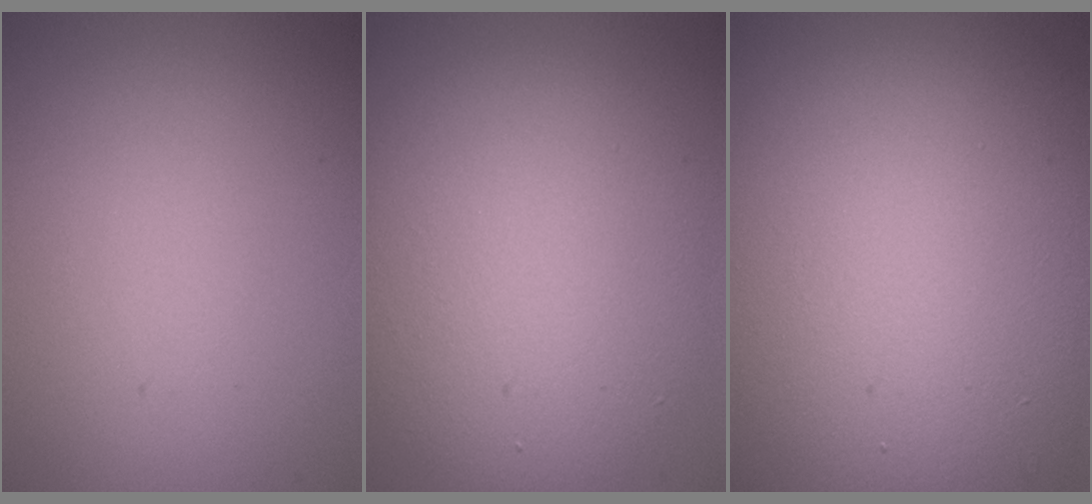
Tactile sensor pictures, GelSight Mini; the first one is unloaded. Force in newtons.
{"total": 8.1, "press": 8.0, "slide": 0.5}
{"total": 17.6, "press": 17.5, "slide": 1.0}